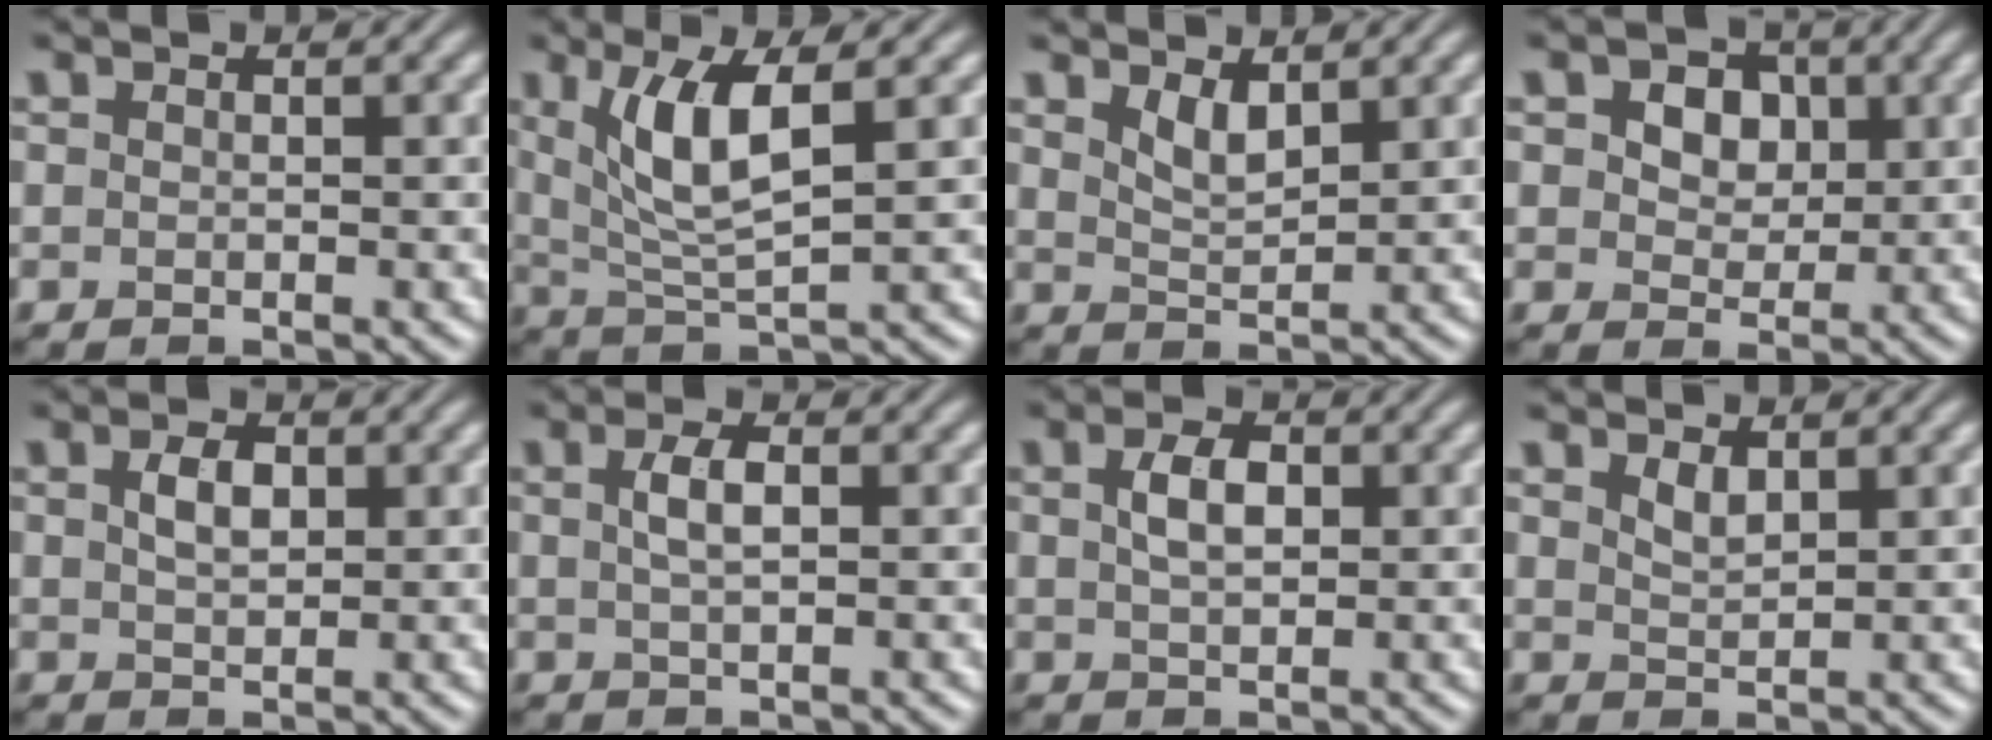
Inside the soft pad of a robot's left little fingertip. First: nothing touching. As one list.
[{"total": 5.8, "force": [2.0, 1.6, 5.2], "torque": [-0.104, -0.005, 0.043]}, {"total": 2.2, "force": [1.5, 0.8, 1.5], "torque": [-0.032, -0.007, 0.032]}, {"total": 6.0, "force": [2.3, 4.2, 3.6], "torque": [-0.058, 0.017, 0.017]}, {"total": 2.5, "force": [0.7, 1.4, 1.9], "torque": [-0.040, 0.002, 0.014]}, {"total": 2.4, "force": [0.5, 0.9, 2.1], "torque": [-0.045, 0.005, 0.009]}, {"total": 3.1, "force": [0.7, 1.7, 2.4], "torque": [-0.051, 0.004, 0.014]}, {"total": 1.5, "force": [1.0, 0.6, 0.9], "torque": [-0.021, -0.002, 0.023]}]